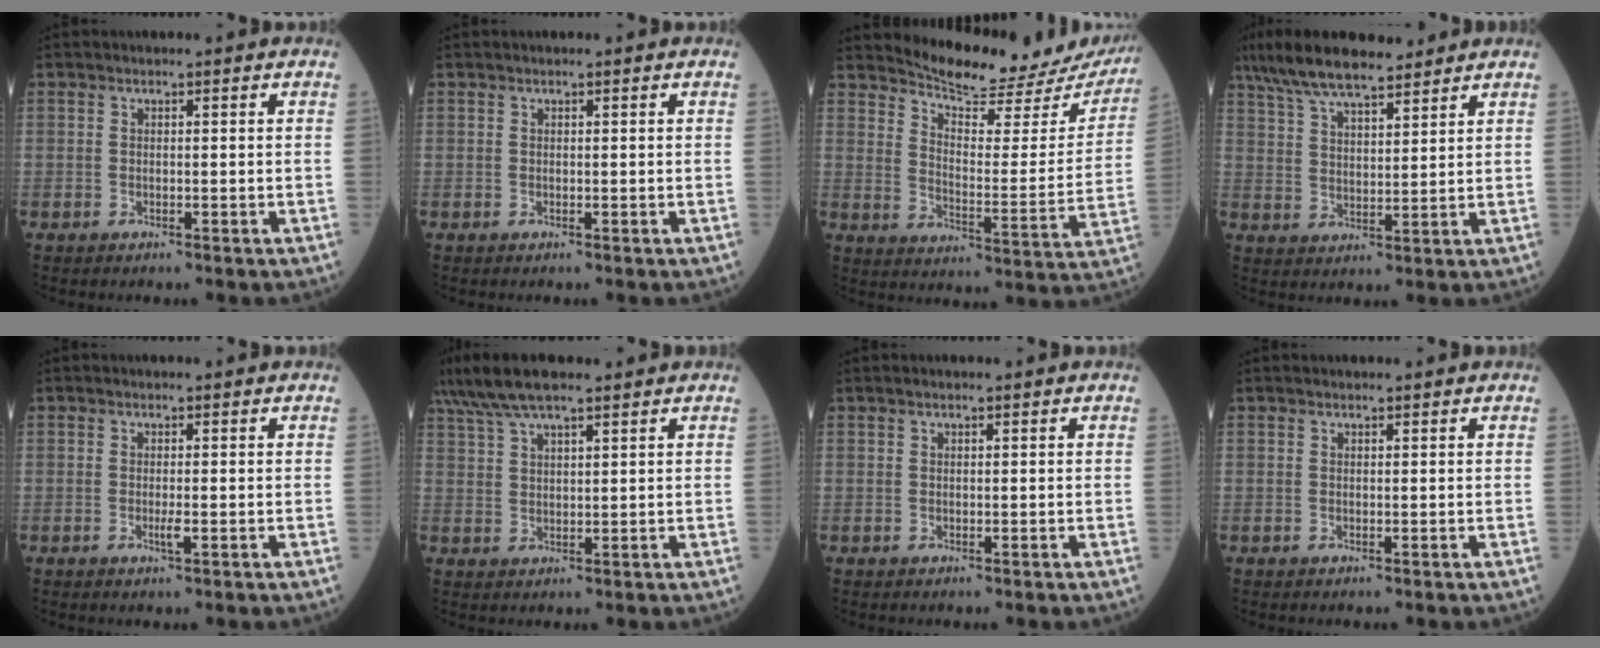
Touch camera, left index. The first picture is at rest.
{"total": 0.0}
{"total": 19.6, "force": [18.8, 2.8, 4.8], "torque": [-0.066, -0.073, 0.232]}
{"total": 12.1, "force": [9.9, 2.6, 6.4], "torque": [-0.125, 0.029, 0.179]}
{"total": 1.1, "force": [-0.3, 0.1, 1.0], "torque": [-0.021, -0.003, -0.004]}
{"total": 10.0, "force": [7.9, 1.9, 5.7], "torque": [-0.115, 0.042, 0.147]}
{"total": 0.5, "force": [0.4, 0.1, 0.3], "torque": [-0.009, 0.007, 0.007]}
{"total": 0.5, "force": [0.5, 0.0, 0.1], "torque": [-0.007, 0.003, 0.009]}